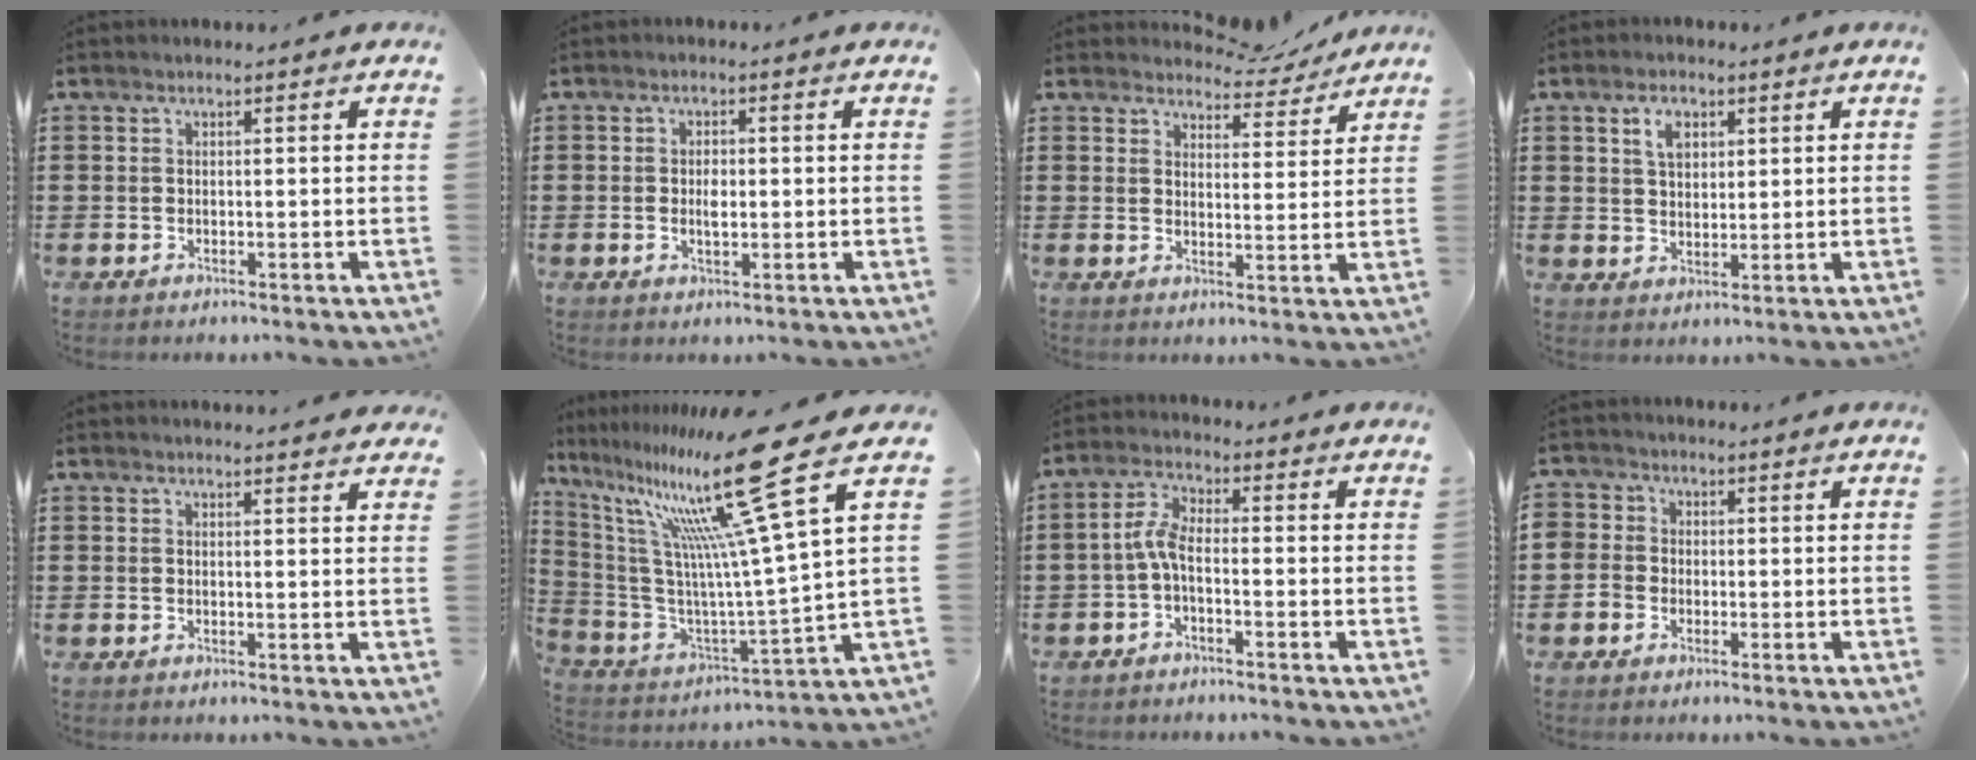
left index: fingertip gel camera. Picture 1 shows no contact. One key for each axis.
{"total": 2.2, "fx": 0.0, "fy": 1.0, "fz": 1.9, "tx": -0.037, "ty": 0.004, "tz": -0.001}
{"total": 4.5, "fx": 4.4, "fy": 0.9, "fz": 0.5, "tx": -0.020, "ty": -0.018, "tz": 0.079}
{"total": 3.9, "fx": 2.0, "fy": 2.4, "fz": 2.4, "tx": -0.048, "ty": 0.007, "tz": 0.034}
{"total": 1.9, "fx": 1.9, "fy": -0.2, "fz": 0.3, "tx": -0.010, "ty": -0.002, "tz": 0.036}
{"total": 22.0, "fx": 13.6, "fy": 1.4, "fz": 17.3, "tx": -0.325, "ty": -0.087, "tz": 0.202}
{"total": 4.1, "fx": -1.0, "fy": 1.4, "fz": 3.7, "tx": -0.091, "ty": 0.001, "tz": -0.026}
{"total": 2.3, "fx": -0.6, "fy": 2.2, "fz": -0.1, "tx": -0.011, "ty": 0.008, "tz": -0.017}